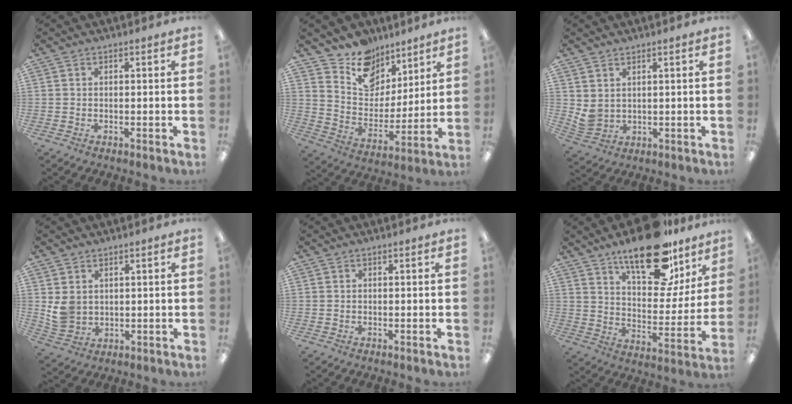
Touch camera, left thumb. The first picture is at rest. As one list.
[{"total": 13.2, "force": [10.2, 7.9, 2.7], "torque": [-0.051, -0.084, 0.194]}, {"total": 3.4, "force": [2.3, 2.2, 1.2], "torque": [-0.029, -0.012, 0.047]}, {"total": 5.4, "force": [2.0, 4.6, 2.1], "torque": [-0.038, 0.000, 0.045]}, {"total": 0.0}, {"total": 22.2, "force": [15.3, 9.4, 13.1], "torque": [-0.188, -0.088, 0.256]}]